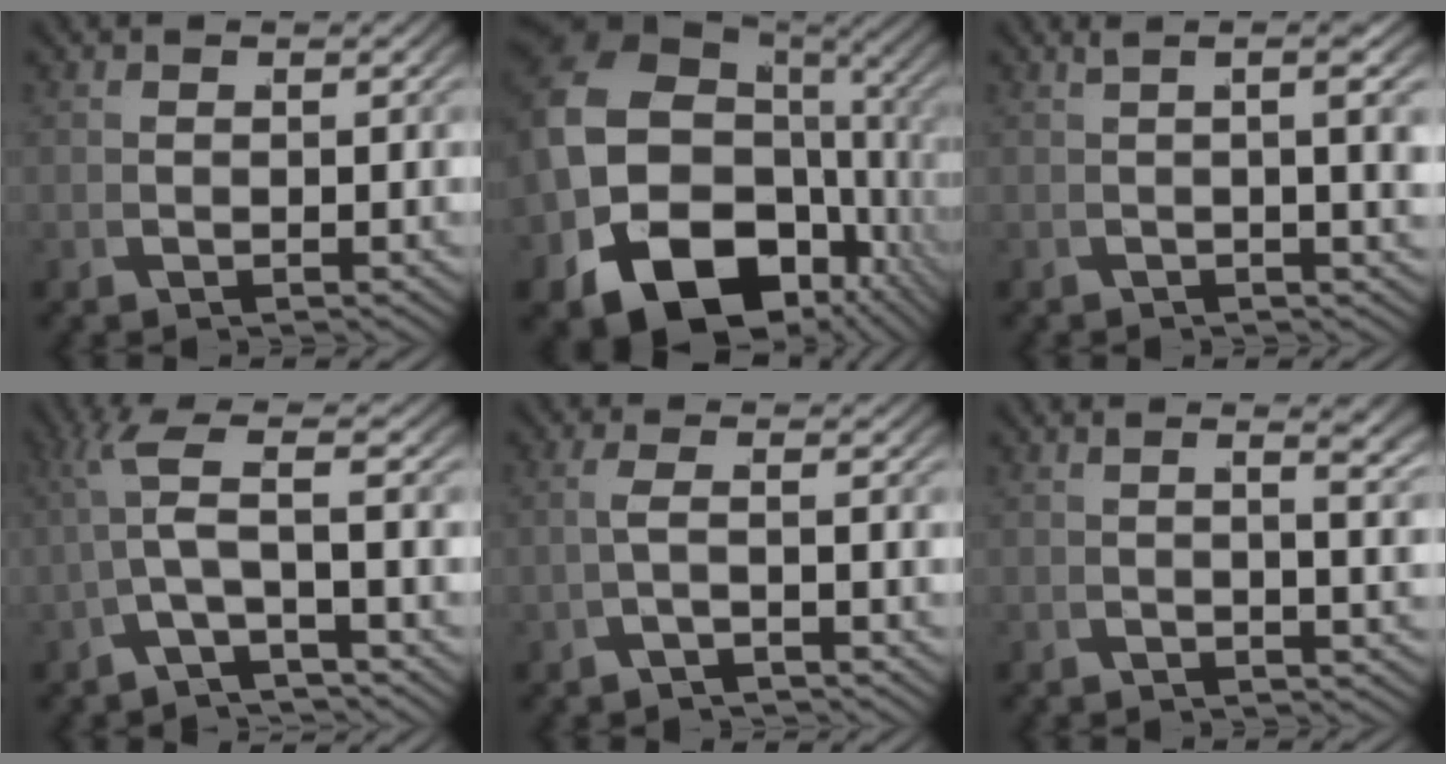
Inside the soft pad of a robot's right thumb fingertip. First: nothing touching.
{"total": 18.0, "force": [-4.3, 12.2, 12.5], "torque": [-0.235, -0.074, -0.036]}
{"total": 5.1, "force": [1.7, 1.3, 4.6], "torque": [-0.041, 0.017, 0.020]}
{"total": 4.4, "force": [0.4, 1.2, 4.3], "torque": [-0.083, 0.001, 0.010]}
{"total": 1.6, "force": [-0.7, 0.2, 1.5], "torque": [-0.039, -0.001, -0.008]}
{"total": 3.0, "force": [0.9, 0.6, 2.8], "torque": [-0.034, 0.004, 0.010]}